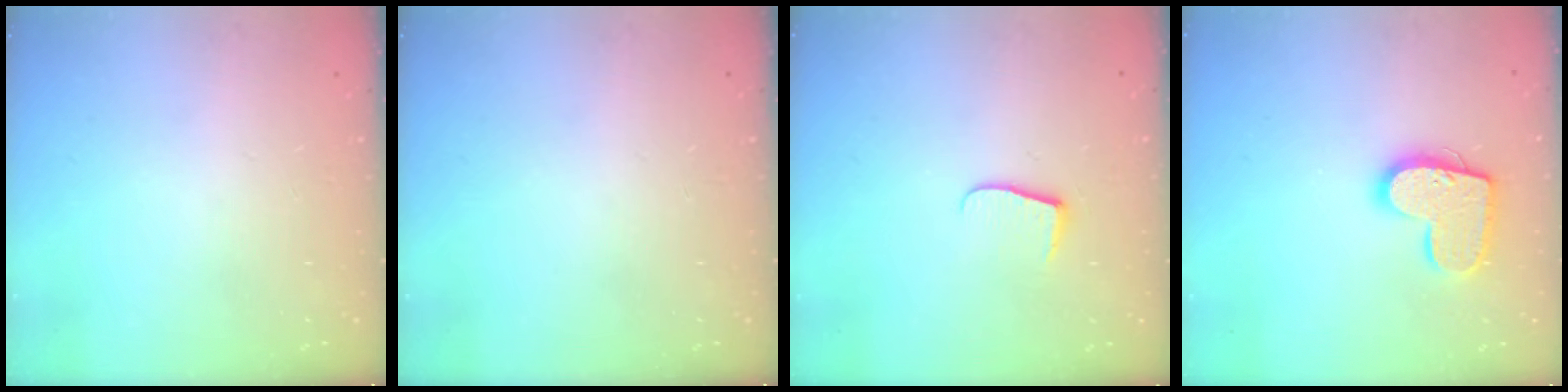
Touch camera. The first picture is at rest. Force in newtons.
{"total": 0.0}
{"total": 6.5, "press": 6.5, "slide": 0.6}
{"total": 14.3, "press": 14.3, "slide": 0.8}